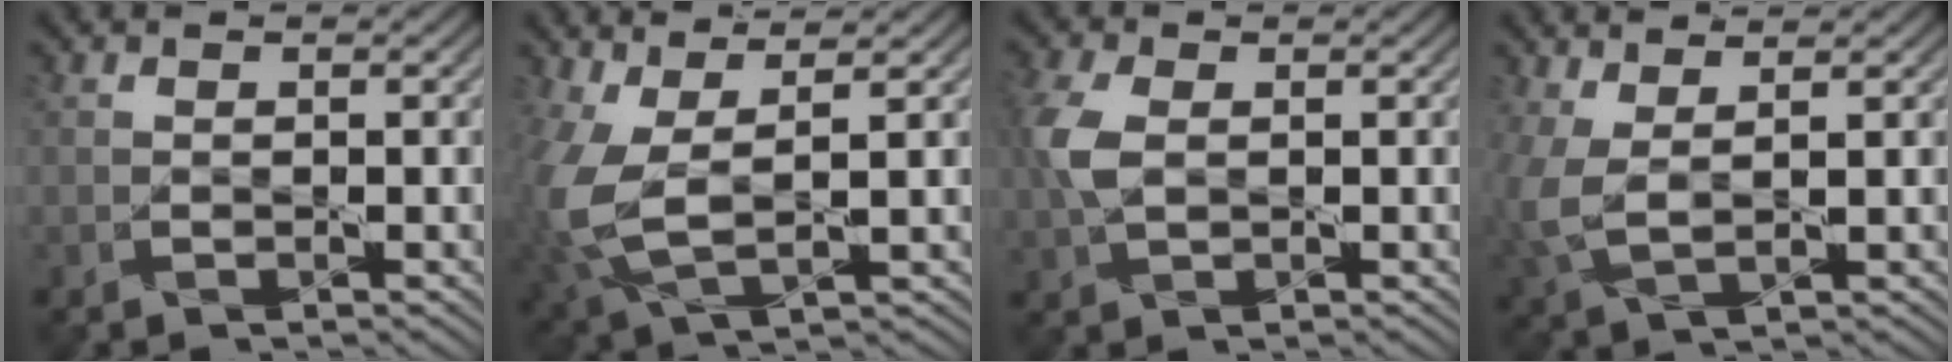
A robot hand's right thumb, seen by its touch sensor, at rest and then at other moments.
{"total": 8.4, "force": [1.3, 4.0, 7.3], "torque": [-0.195, -0.008, 0.025]}
{"total": 4.6, "force": [0.4, 2.9, 3.6], "torque": [-0.110, 0.005, 0.008]}
{"total": 4.6, "force": [1.7, 1.8, 3.9], "torque": [-0.111, 0.003, 0.032]}